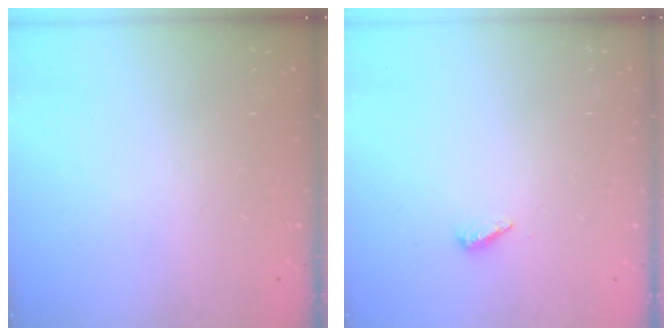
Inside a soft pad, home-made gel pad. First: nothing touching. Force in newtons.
{"total": 3.5, "press": 3.5, "slide": 0.3}